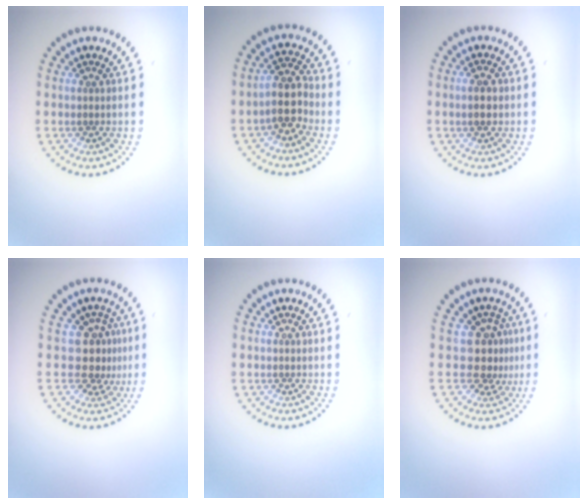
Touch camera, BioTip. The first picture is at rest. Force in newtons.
{"total": 3.2, "press": 2.9, "slide": 1.5}
{"total": 1.6, "press": 1.6, "slide": 0.2}
{"total": 3.0, "press": 2.2, "slide": 2.0}
{"total": 0.0}
{"total": 3.0, "press": 2.0, "slide": 2.2}